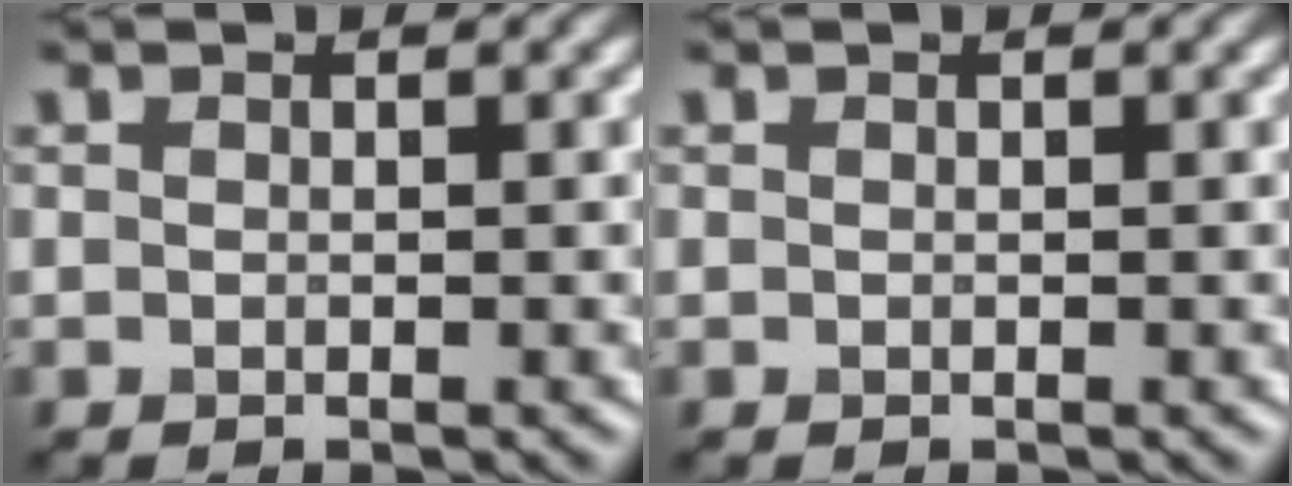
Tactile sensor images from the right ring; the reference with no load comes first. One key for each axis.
{"total": 0.0}